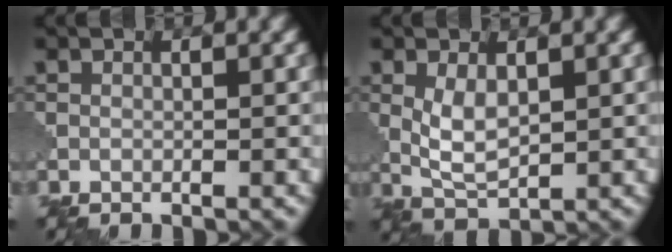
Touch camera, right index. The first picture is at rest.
{"total": 3.3, "force": [0.5, 1.5, 2.9], "torque": [-0.065, -0.002, 0.015]}